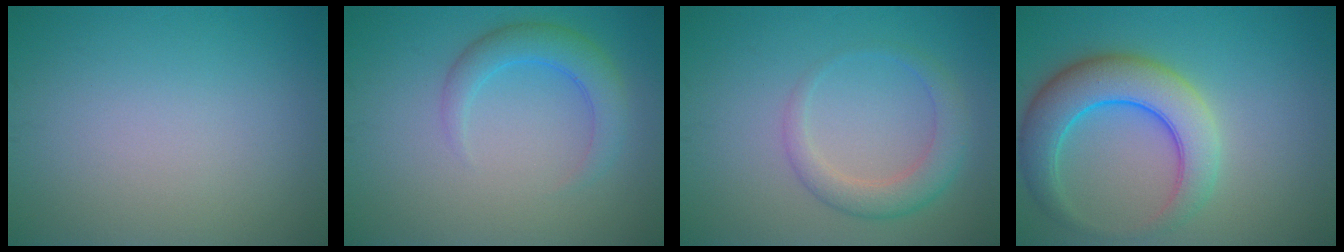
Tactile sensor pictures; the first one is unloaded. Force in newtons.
{"total": 3.3, "press": 3.3, "slide": 0.3}
{"total": 3.1, "press": 3.1, "slide": 0.2}
{"total": 6.9, "press": 6.9, "slide": 0.4}